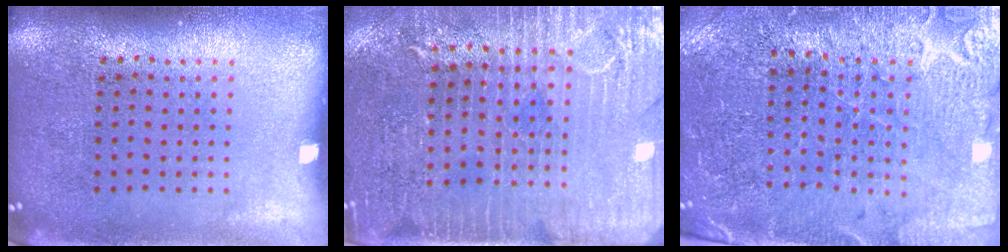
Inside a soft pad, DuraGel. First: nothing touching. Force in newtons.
{"total": 3.5, "press": 3.2, "slide": 1.4}
{"total": 3.3, "press": 3.2, "slide": 0.9}